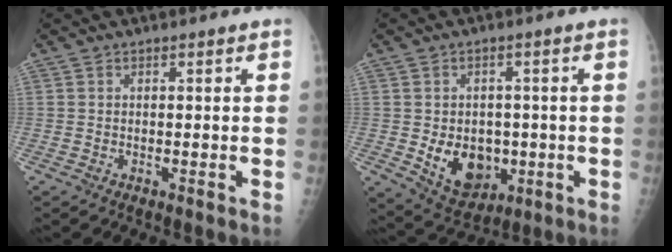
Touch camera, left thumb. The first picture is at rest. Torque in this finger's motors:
{"motor_torque": [0.99, 1.14, 0.38, -0.19, 0.23]}